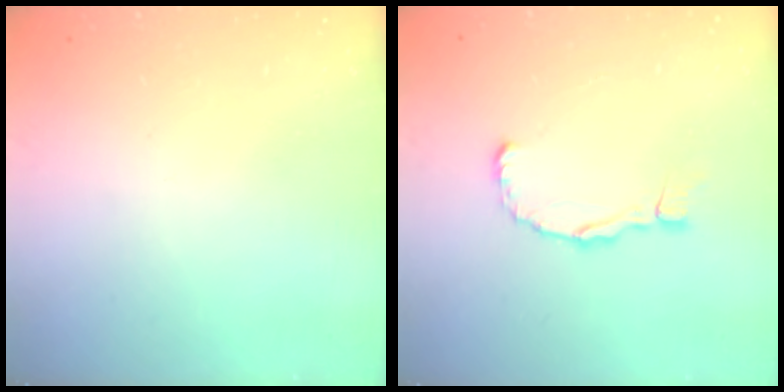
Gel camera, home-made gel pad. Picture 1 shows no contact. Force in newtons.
{"total": 5.9, "press": 5.8, "slide": 0.6}